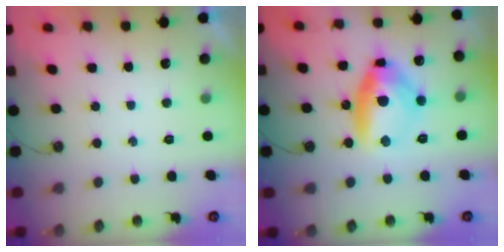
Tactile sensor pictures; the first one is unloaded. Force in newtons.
{"total": 12.8, "press": 12.7, "slide": 1.9}